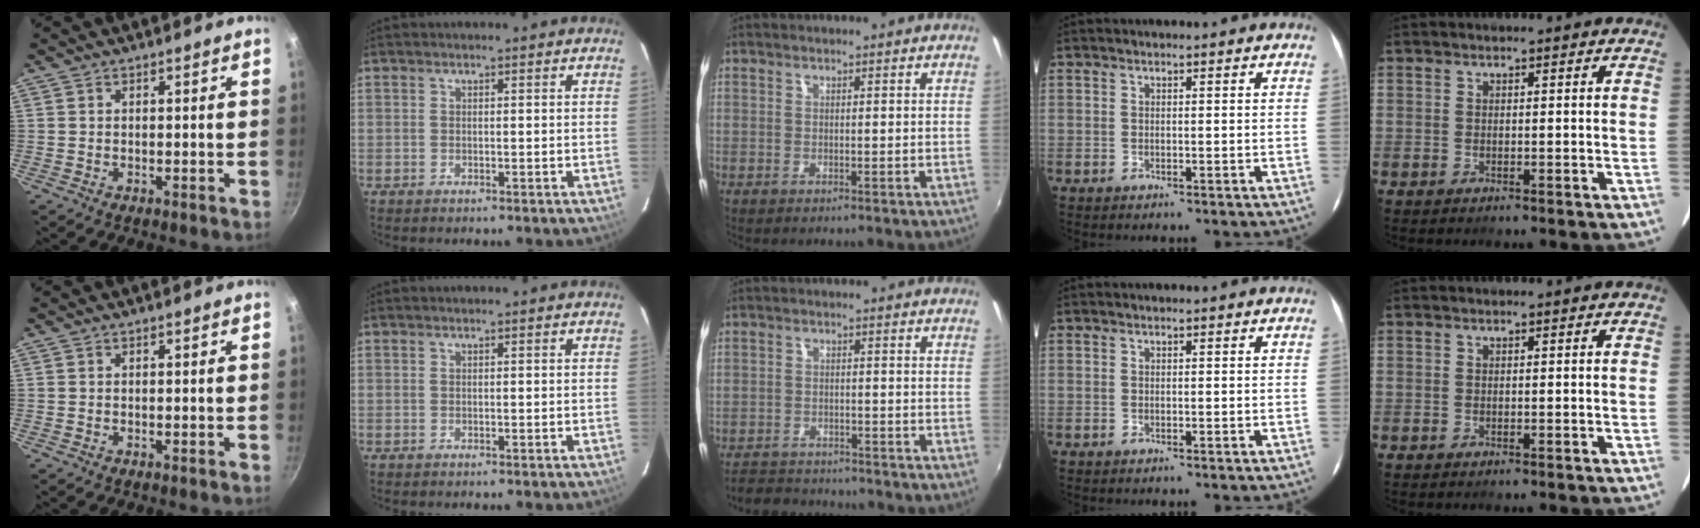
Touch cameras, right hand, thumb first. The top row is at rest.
{"middle": {"total": 6.4, "force": [-6.0, 2.1, 1.1], "torque": [-0.044, 0.005, -0.096]}}